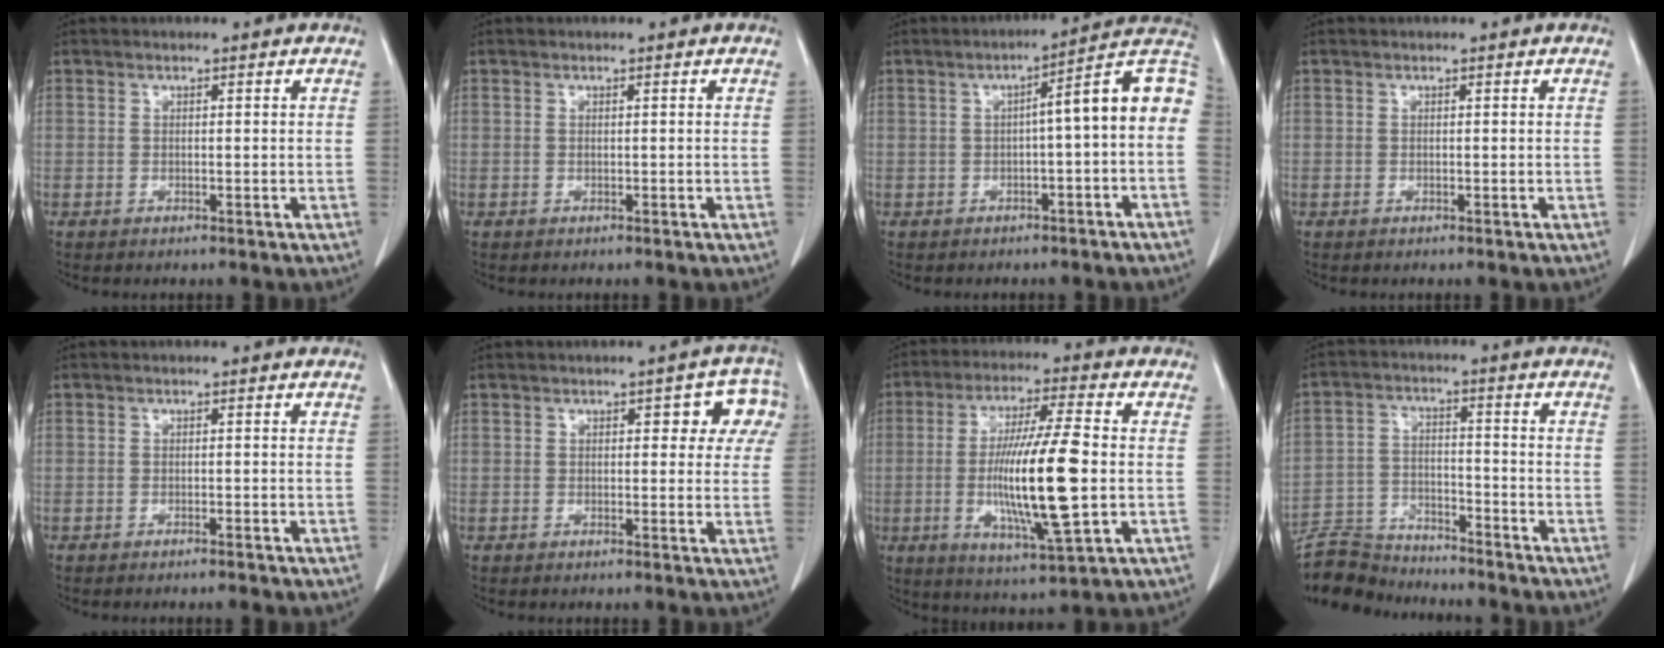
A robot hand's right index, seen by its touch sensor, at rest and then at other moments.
{"total": 0.0}
{"total": 10.1, "force": [-0.2, 0.9, 10.0], "torque": [-0.129, 0.039, -0.010]}
{"total": 0.0}
{"total": 1.0, "force": [-0.9, 0.0, 0.5], "torque": [-0.014, -0.002, -0.011]}
{"total": 5.9, "force": [2.0, 3.1, 4.7], "torque": [-0.032, 0.025, 0.018]}
{"total": 15.6, "force": [-1.5, 1.3, 15.5], "torque": [-0.292, -0.012, -0.026]}
{"total": 8.8, "force": [-8.6, 2.0, 0.7], "torque": [-0.015, -0.003, -0.160]}